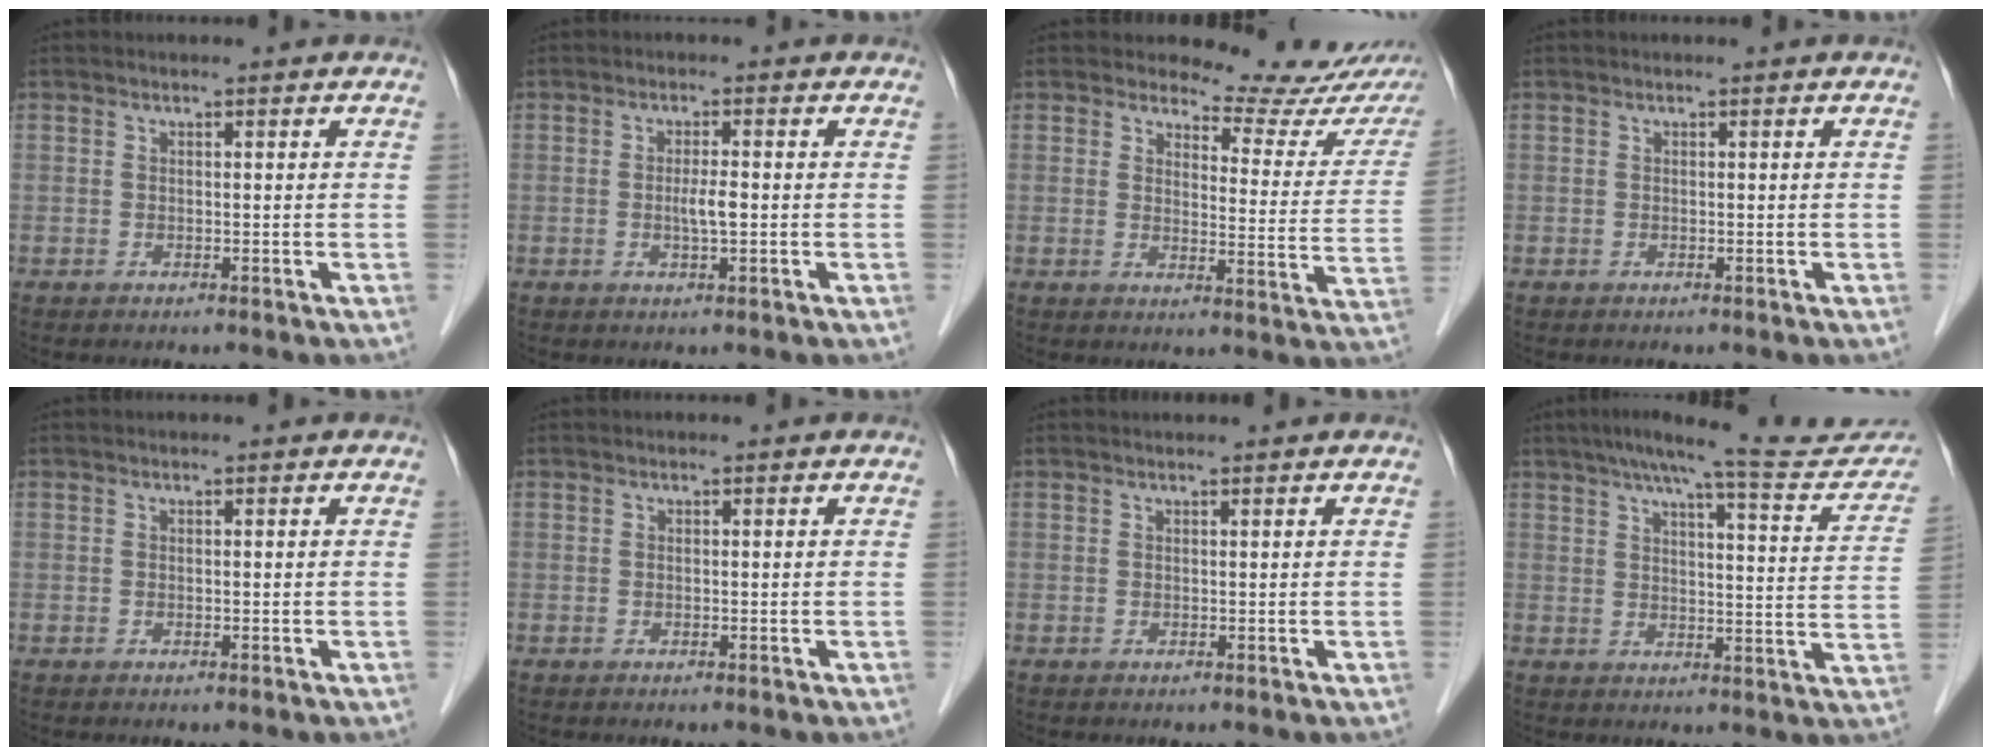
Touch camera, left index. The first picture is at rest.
{"total": 2.4, "force": [-0.4, 0.3, 2.4], "torque": [-0.048, -0.001, -0.008]}
{"total": 10.4, "force": [10.1, 1.4, 1.9], "torque": [-0.004, -0.059, 0.101]}
{"total": 0.0}
{"total": 0.0}
{"total": 0.0}
{"total": 1.4, "force": [1.3, -0.1, 0.4], "torque": [-0.007, 0.016, 0.024]}
{"total": 17.4, "force": [15.8, 1.7, 7.1], "torque": [-0.091, -0.016, 0.189]}